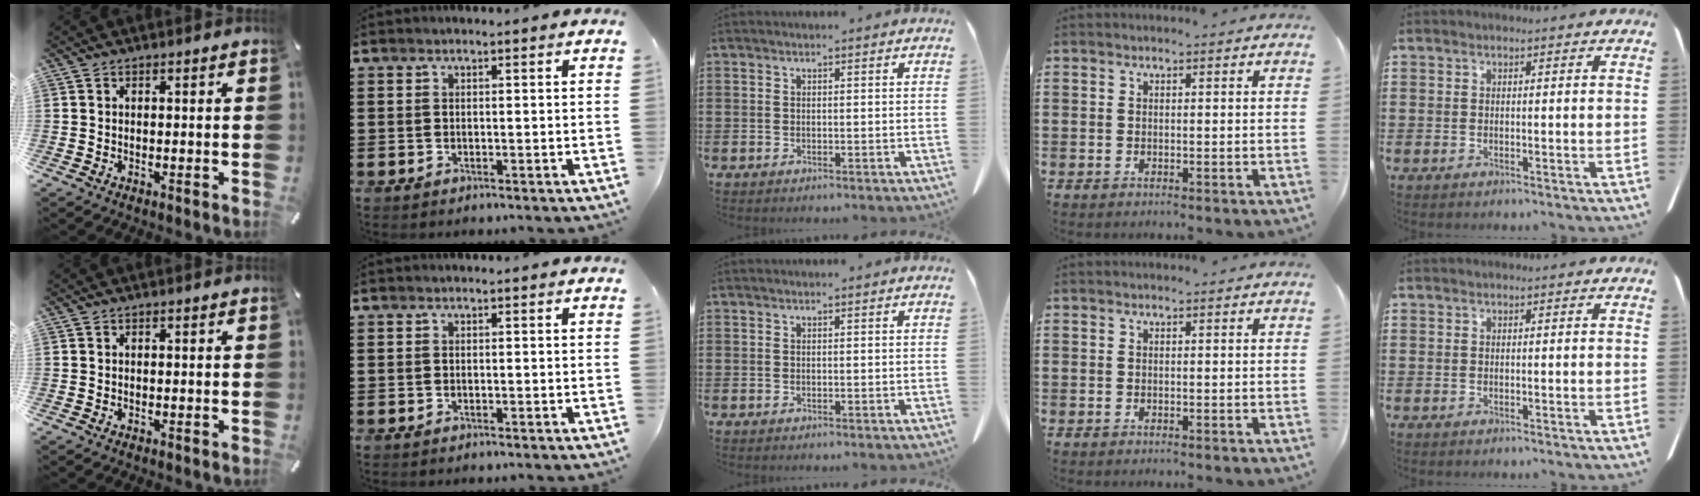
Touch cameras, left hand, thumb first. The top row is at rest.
{}